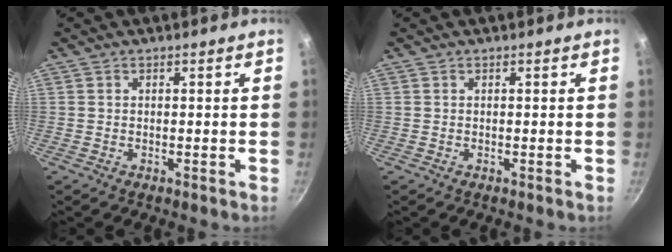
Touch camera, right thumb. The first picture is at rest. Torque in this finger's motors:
{"motor_torque": [-0.05, 0.29, 0.29, -0.26, -0.05]}